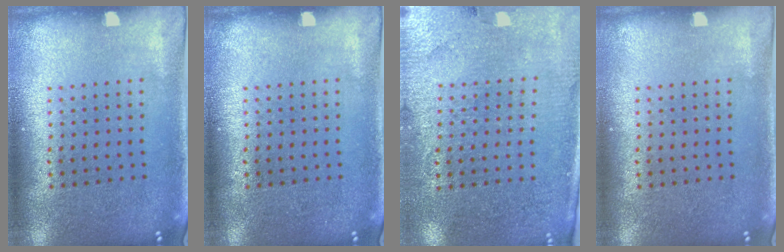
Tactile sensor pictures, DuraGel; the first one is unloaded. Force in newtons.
{"total": 0.0}
{"total": 3.1, "press": 2.8, "slide": 1.2}
{"total": 0.0}